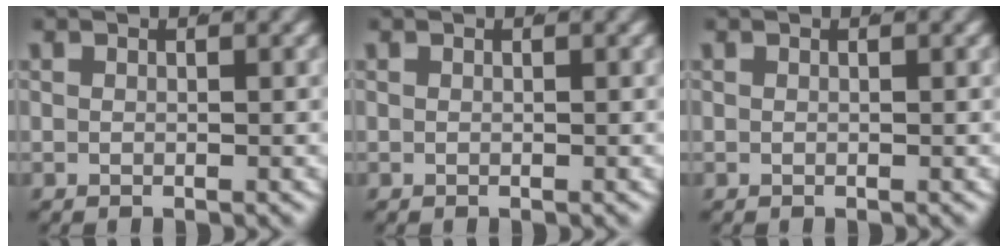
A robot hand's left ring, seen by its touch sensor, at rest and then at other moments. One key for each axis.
{"total": 0.0}
{"total": 0.0}